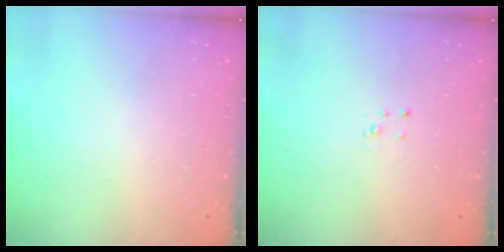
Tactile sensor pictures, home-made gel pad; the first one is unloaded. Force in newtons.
{"total": 2.0, "press": 2.0, "slide": 0.2}